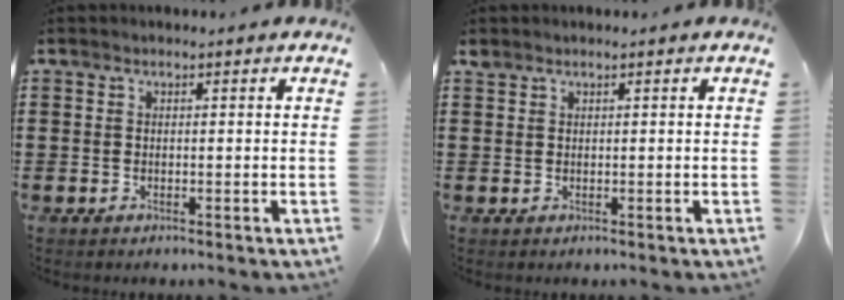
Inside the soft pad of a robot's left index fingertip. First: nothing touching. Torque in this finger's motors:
{"motor_torque": [-0.02, -0.01, -0.01, 0.00]}